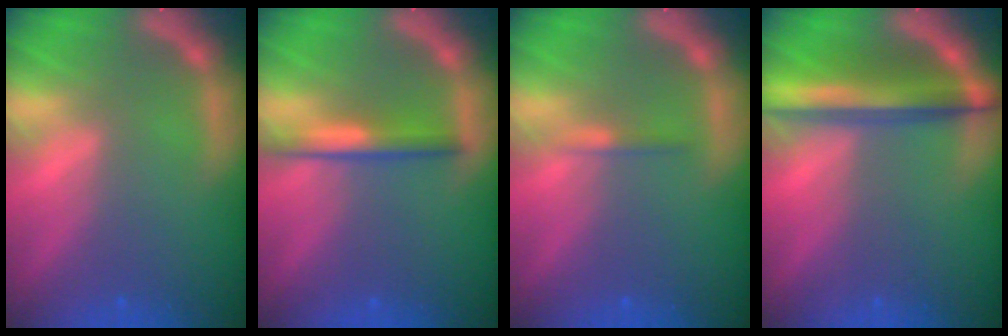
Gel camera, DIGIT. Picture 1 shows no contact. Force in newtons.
{"total": 3.0}
{"total": 0.9}
{"total": 6.5}